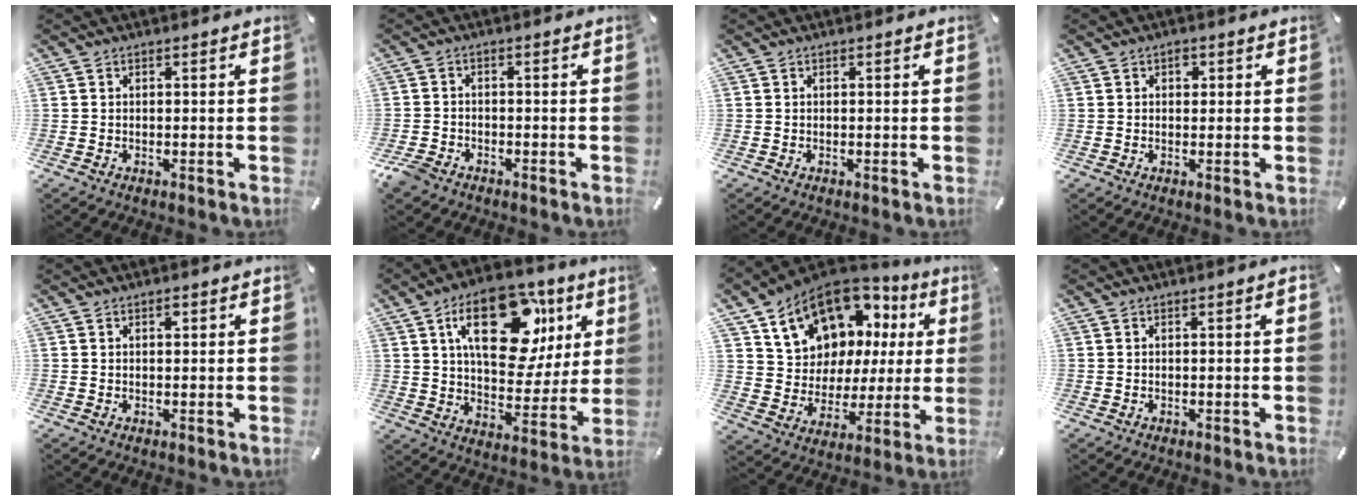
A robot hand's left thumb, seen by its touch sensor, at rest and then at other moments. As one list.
[{"total": 3.5, "force": [-2.7, 2.1, 1.0], "torque": [-0.034, 0.009, -0.057]}, {"total": 0.0}, {"total": 1.7, "force": [0.5, 1.4, 0.9], "torque": [-0.003, 0.001, 0.003]}, {"total": 1.1, "force": [0.4, 0.7, 0.7], "torque": [-0.007, 0.000, 0.006]}, {"total": 23.0, "force": [10.0, 13.1, 16.1], "torque": [-0.235, -0.038, 0.167]}, {"total": 14.7, "force": [9.6, 10.0, 5.0], "torque": [-0.100, -0.075, 0.180]}, {"total": 0.7, "force": [0.0, 0.0, 0.7], "torque": [-0.010, 0.001, -0.001]}]